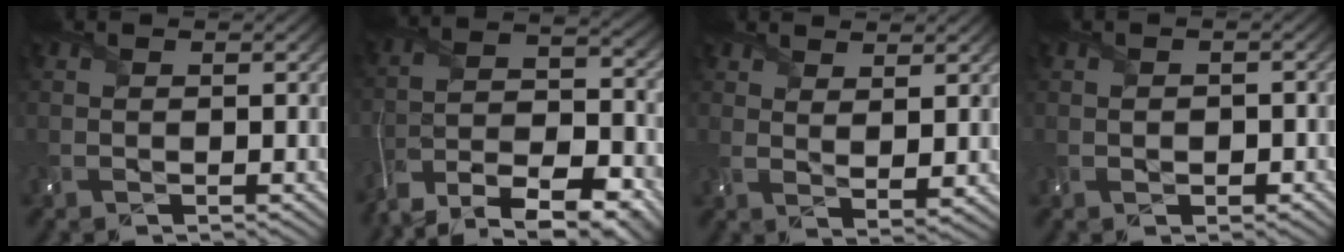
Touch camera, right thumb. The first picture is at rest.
{"total": 13.6, "force": [-10.4, 5.1, 7.1], "torque": [-0.159, -0.028, -0.161]}
{"total": 2.7, "force": [1.9, 0.5, 1.8], "torque": [-0.043, -0.007, 0.042]}
{"total": 2.6, "force": [-0.7, 2.0, 1.5], "torque": [-0.006, -0.001, -0.007]}